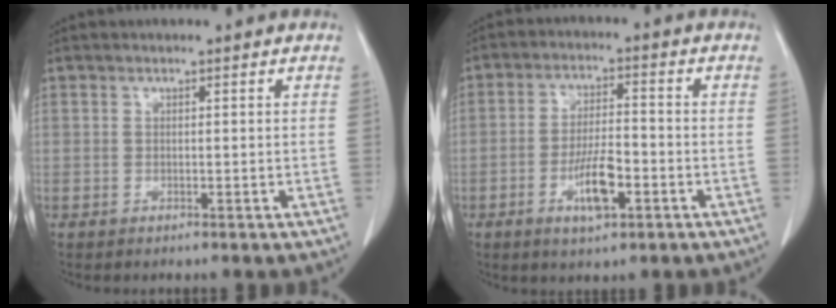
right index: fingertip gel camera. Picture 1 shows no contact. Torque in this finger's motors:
{"motor_torque": [1.17, -0.48, 0.56, 0.08]}